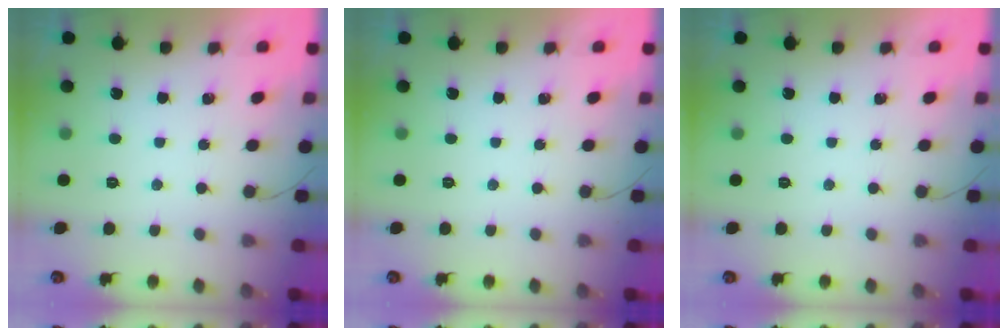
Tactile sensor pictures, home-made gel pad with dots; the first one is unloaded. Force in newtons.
{"total": 0.0}
{"total": 0.0}